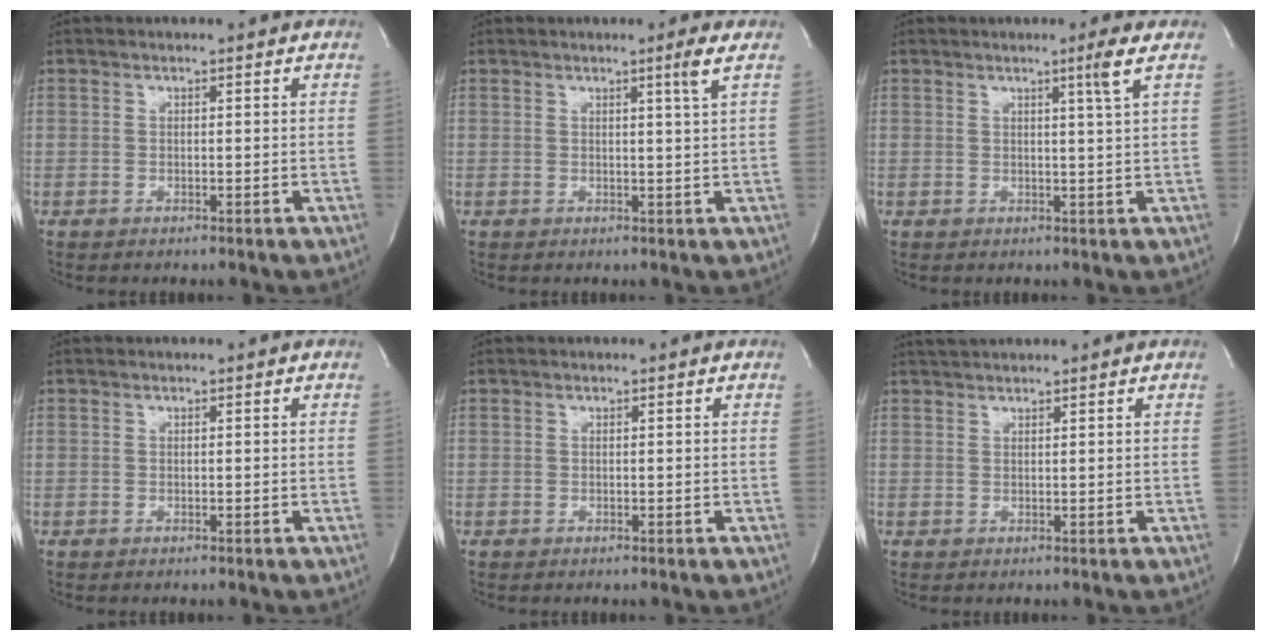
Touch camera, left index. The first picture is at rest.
{"total": 2.0, "force": [1.0, -0.9, 1.5], "torque": [-0.032, -0.012, 0.021]}
{"total": 2.5, "force": [1.2, -1.1, 1.9], "torque": [-0.039, -0.013, 0.026]}
{"total": 0.0}
{"total": 0.0}
{"total": 2.6, "force": [2.5, -0.1, 0.7], "torque": [-0.009, 0.022, 0.046]}